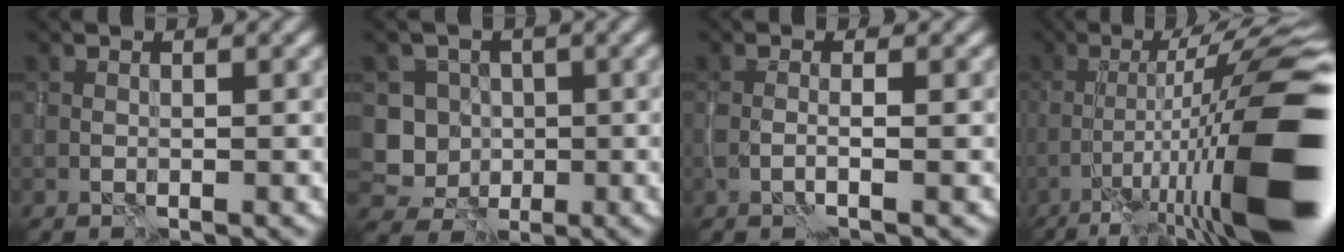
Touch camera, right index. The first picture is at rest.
{"total": 4.4, "force": [-0.2, 4.2, 1.5], "torque": [-0.008, 0.003, -0.021]}
{"total": 1.6, "force": [-0.3, 0.4, 1.6], "torque": [-0.025, -0.004, -0.012]}
{"total": 16.0, "force": [-4.9, 2.2, 15.0], "torque": [-0.222, 0.026, -0.077]}